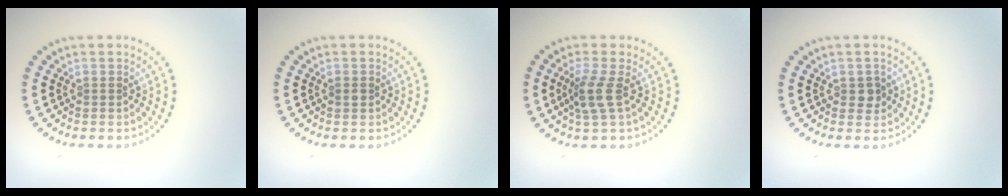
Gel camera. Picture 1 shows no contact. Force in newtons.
{"total": 0.7, "press": 0.7, "slide": 0.1}
{"total": 2.6, "press": 2.0, "slide": 1.6}
{"total": 1.2, "press": 1.2, "slide": 0.3}